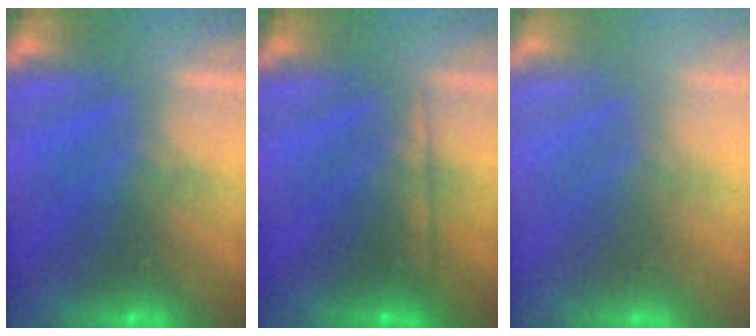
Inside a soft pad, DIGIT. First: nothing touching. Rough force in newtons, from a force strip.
{"total": 2.1}
{"total": 3.0}